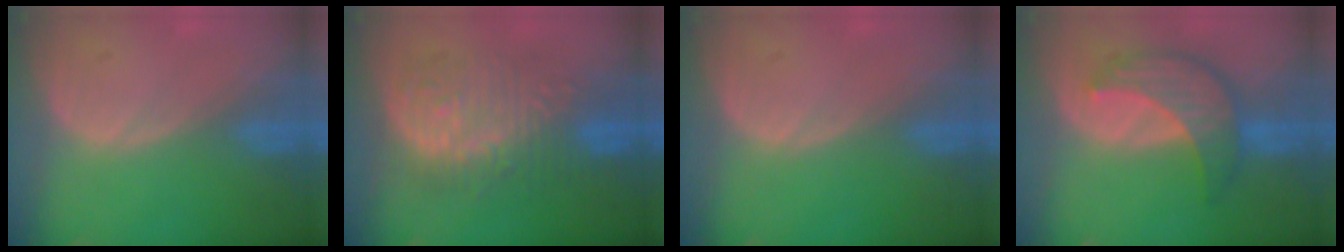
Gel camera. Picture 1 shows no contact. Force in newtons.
{"total": 9.9, "press": 9.9, "slide": 0.5}
{"total": 0.0}
{"total": 7.9, "press": 7.5, "slide": 2.4}